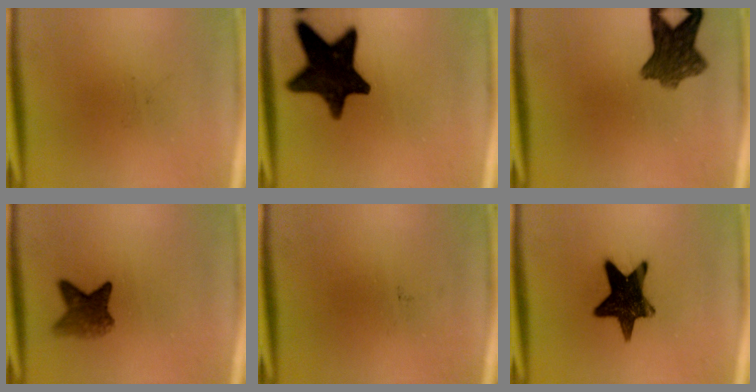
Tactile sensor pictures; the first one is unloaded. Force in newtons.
{"total": 16.1}
{"total": 8.6}
{"total": 4.7}
{"total": 0.0}
{"total": 14.3}